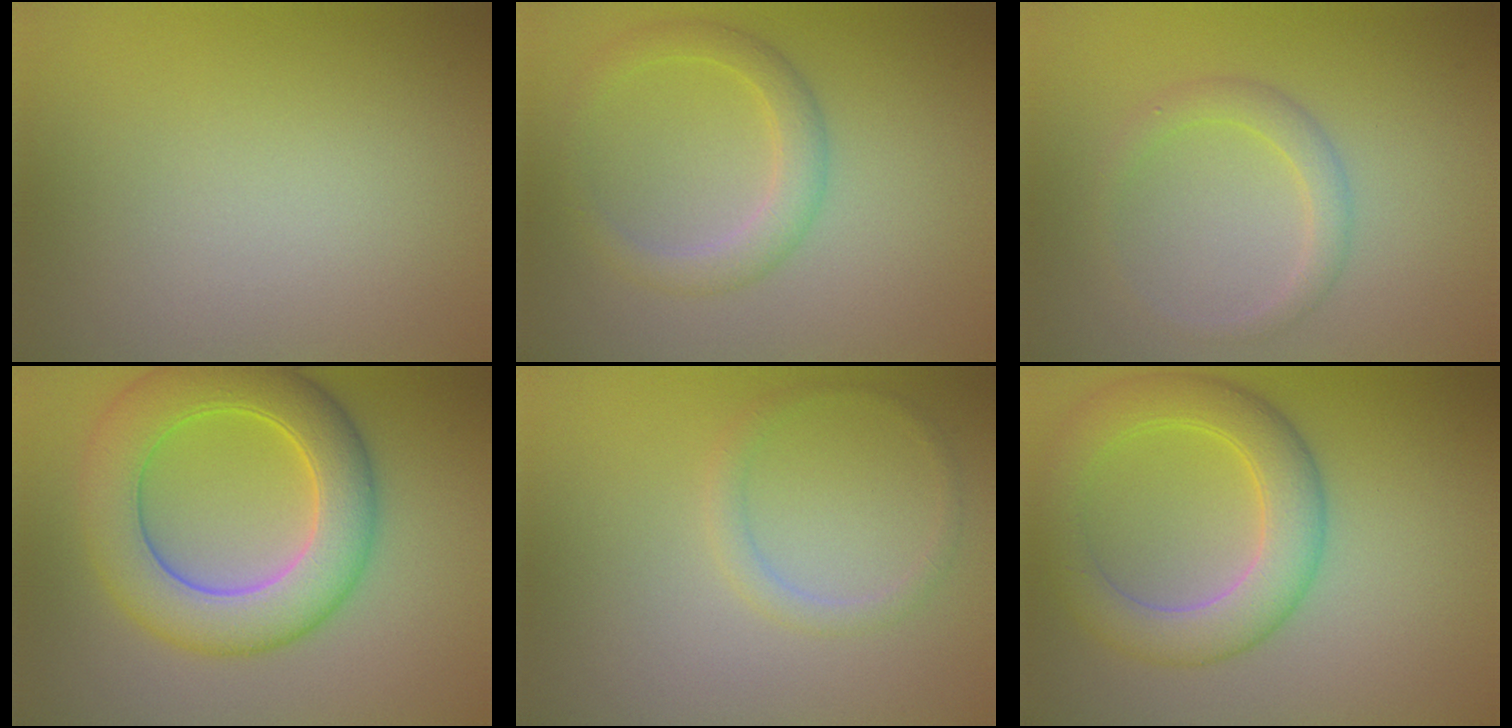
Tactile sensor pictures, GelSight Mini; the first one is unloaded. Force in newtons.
{"total": 2.9, "press": 2.8, "slide": 0.2}
{"total": 2.0, "press": 2.0, "slide": 0.0}
{"total": 8.9, "press": 8.9, "slide": 0.1}
{"total": 1.3, "press": 1.3, "slide": 0.1}
{"total": 5.9, "press": 5.9, "slide": 0.2}